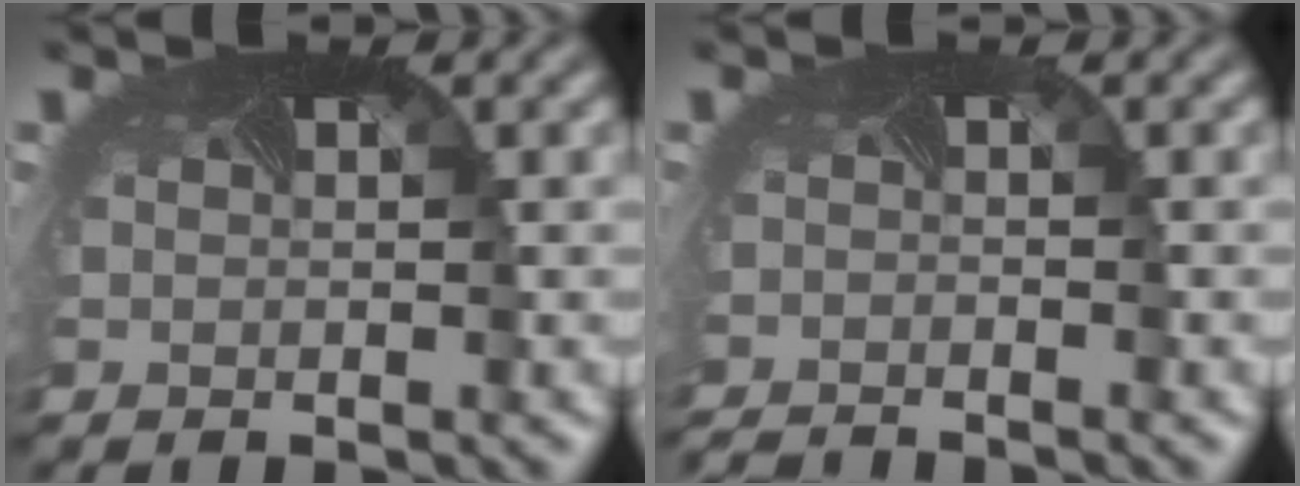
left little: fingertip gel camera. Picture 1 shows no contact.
{"total": 2.8, "force": [-2.8, -0.1, 0.2], "torque": [-0.005, -0.022, -0.050]}